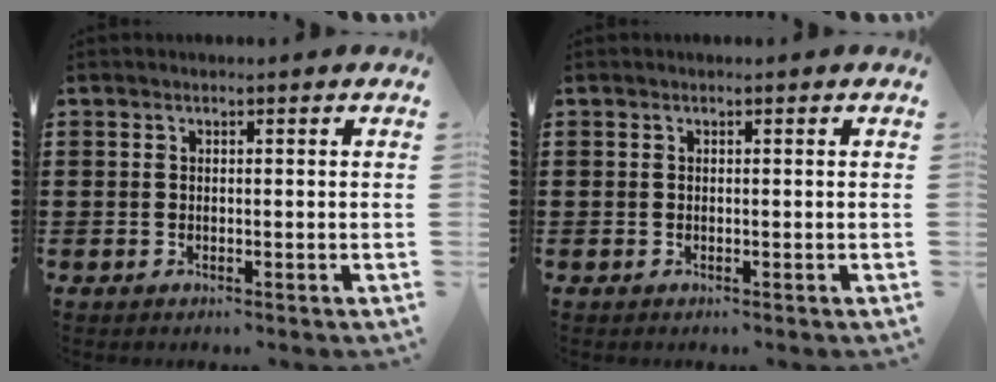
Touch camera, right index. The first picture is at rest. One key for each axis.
{"total": 0.0}